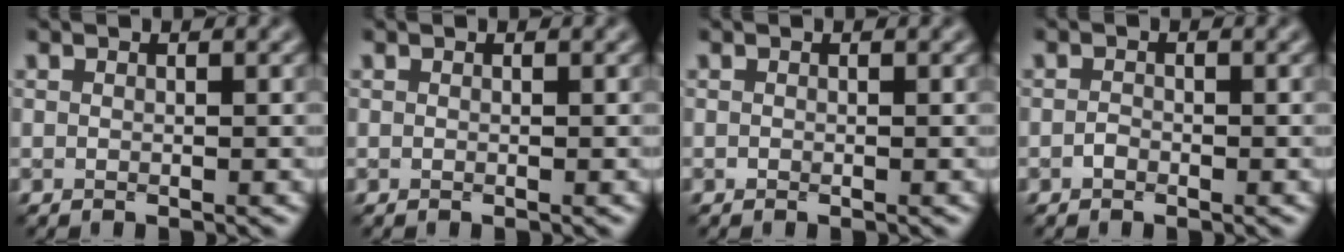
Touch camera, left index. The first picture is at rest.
{"total": 0.0}
{"total": 0.0}
{"total": 0.7, "force": [-0.4, 0.4, 0.3], "torque": [-0.007, 0.000, -0.009]}